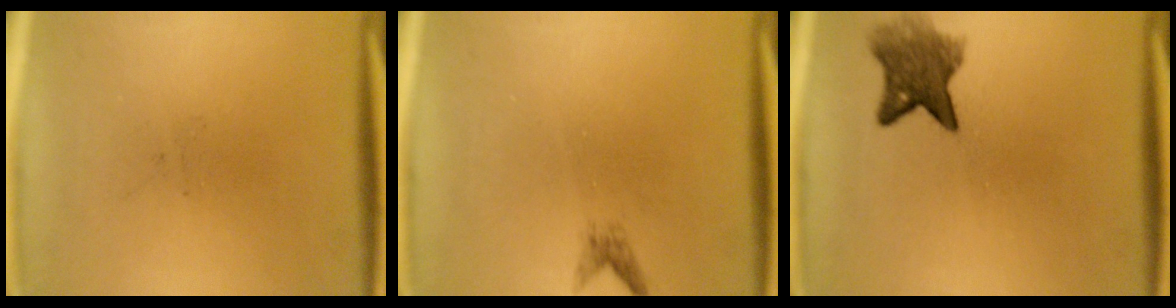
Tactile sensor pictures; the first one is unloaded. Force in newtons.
{"total": 1.1}
{"total": 5.7}